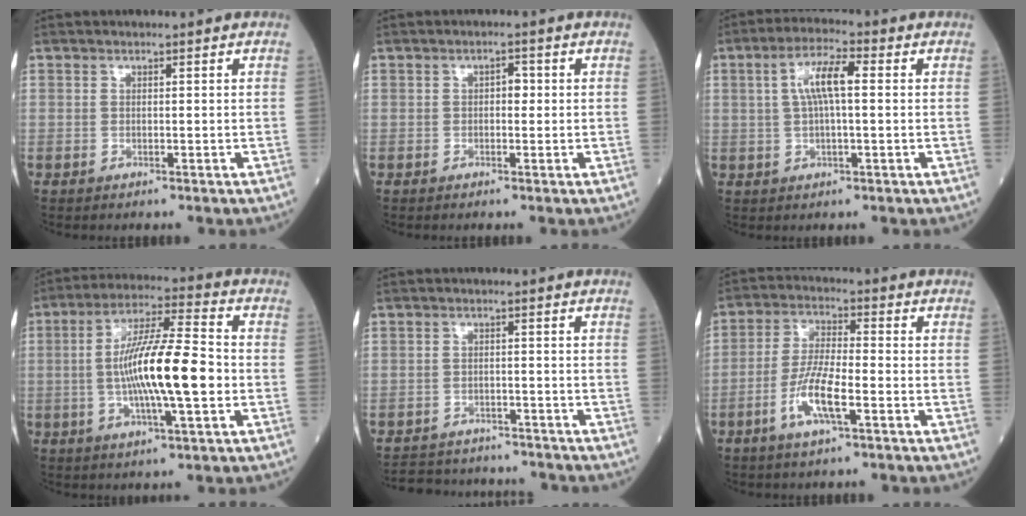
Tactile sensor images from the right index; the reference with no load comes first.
{"total": 1.7, "force": [0.1, 1.0, 1.4], "torque": [-0.016, 0.006, -0.002]}
{"total": 6.6, "force": [1.2, 1.3, 6.3], "torque": [-0.127, 0.018, 0.021]}
{"total": 14.2, "force": [-1.6, 1.6, 14.0], "torque": [-0.255, 0.004, -0.031]}
{"total": 9.6, "force": [-8.9, 3.2, 1.6], "torque": [-0.025, 0.014, -0.117]}
{"total": 8.1, "force": [-3.2, 1.4, 7.3], "torque": [-0.143, -0.003, -0.065]}